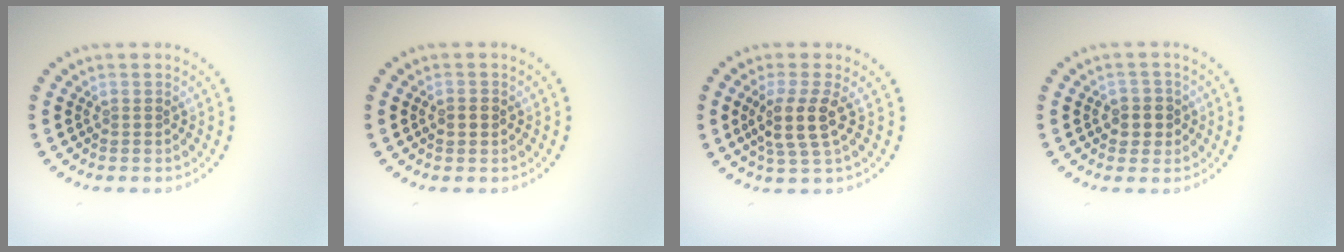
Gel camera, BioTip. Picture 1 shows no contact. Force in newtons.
{"total": 1.6, "press": 1.6, "slide": 0.1}
{"total": 3.5, "press": 2.8, "slide": 2.1}
{"total": 2.3, "press": 2.1, "slide": 0.8}